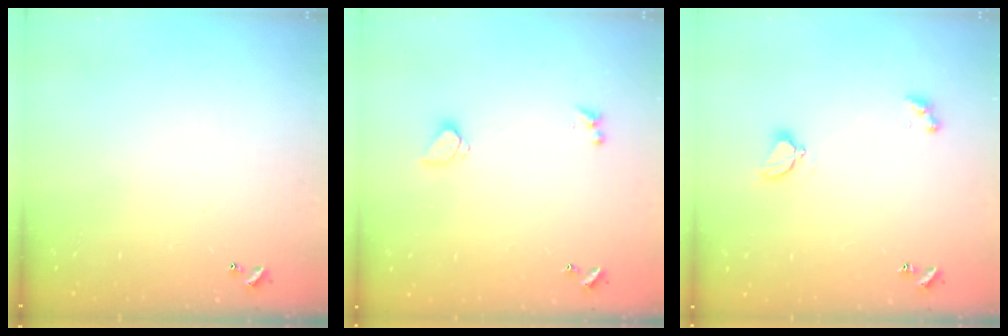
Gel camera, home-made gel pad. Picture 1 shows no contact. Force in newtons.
{"total": 1.8, "press": 1.7, "slide": 0.7}
{"total": 2.8, "press": 2.7, "slide": 0.6}